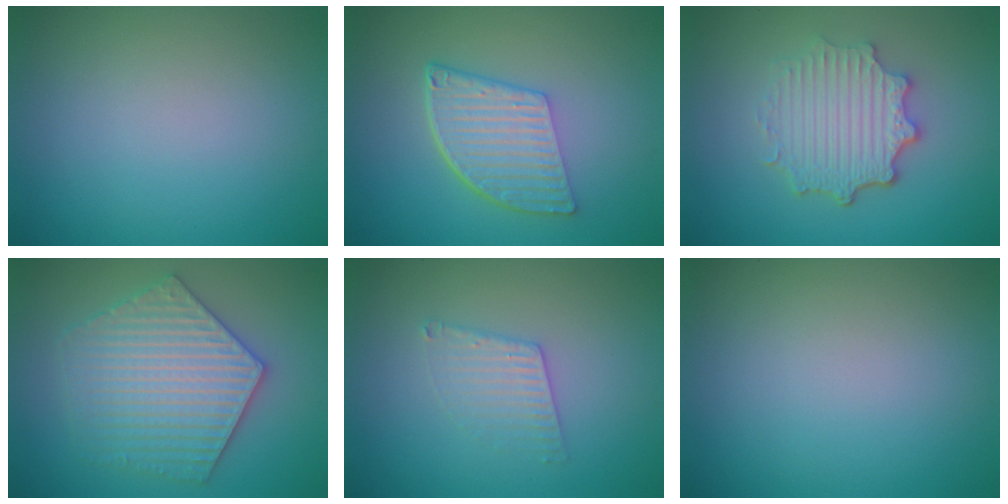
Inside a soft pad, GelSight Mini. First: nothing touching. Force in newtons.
{"total": 6.1, "press": 4.1, "slide": 4.5}
{"total": 4.9, "press": 3.8, "slide": 3.1}
{"total": 6.1, "press": 6.1, "slide": 0.9}
{"total": 2.1, "press": 2.1, "slide": 0.3}
{"total": 0.0}